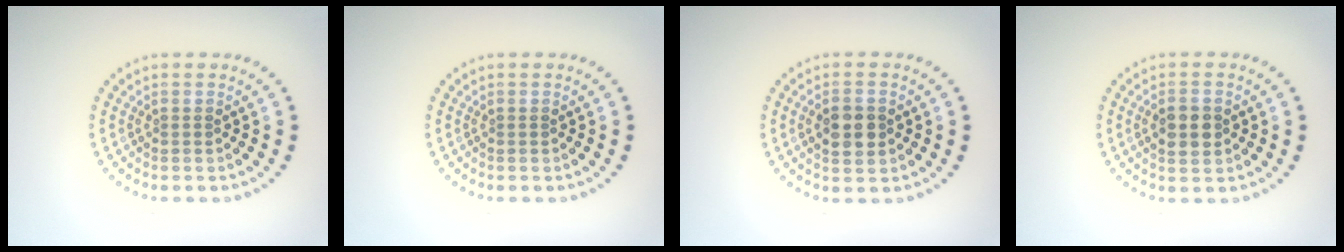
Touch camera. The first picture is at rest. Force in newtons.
{"total": 0.0}
{"total": 3.2, "press": 3.2, "slide": 0.2}
{"total": 3.0, "press": 3.0, "slide": 0.0}